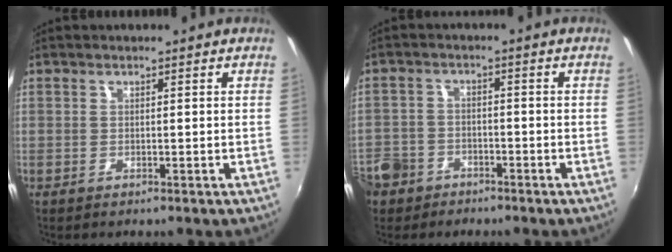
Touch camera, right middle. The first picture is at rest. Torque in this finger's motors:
{"motor_torque": [0.61, -0.65, 0.22, 0.13]}